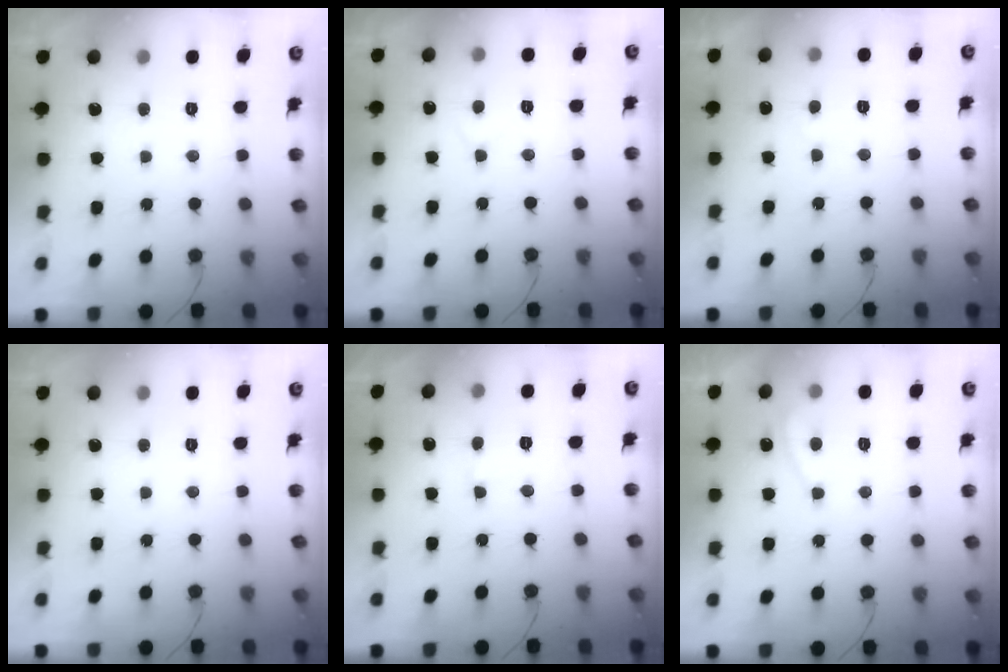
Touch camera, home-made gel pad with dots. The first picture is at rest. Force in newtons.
{"total": 2.9, "press": 2.9, "slide": 0.3}
{"total": 1.3, "press": 1.2, "slide": 0.5}
{"total": 0.0}
{"total": 2.6, "press": 2.6, "slide": 0.3}
{"total": 4.2, "press": 4.1, "slide": 0.6}